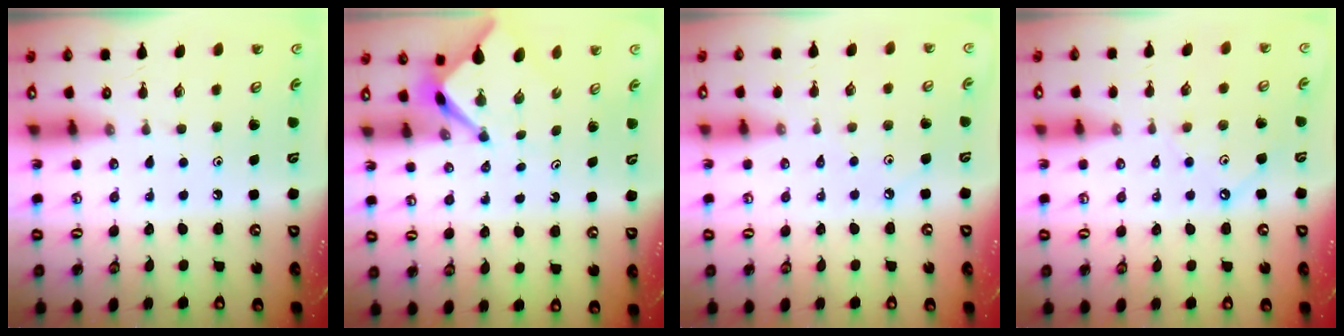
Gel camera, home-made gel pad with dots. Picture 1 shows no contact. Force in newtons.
{"total": 2.8, "press": 2.7, "slide": 0.4}
{"total": 1.7, "press": 1.7, "slide": 0.3}
{"total": 2.1, "press": 2.1, "slide": 0.3}